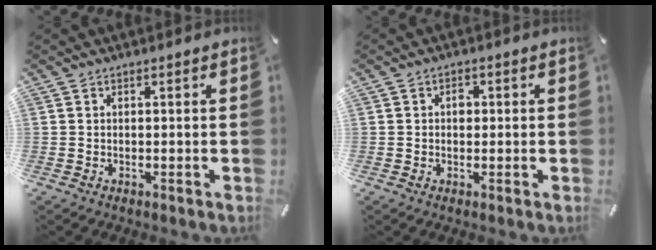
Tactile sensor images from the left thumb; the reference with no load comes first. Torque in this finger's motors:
{"motor_torque": [0.38, 0.50, 0.20, -0.07, 0.00]}